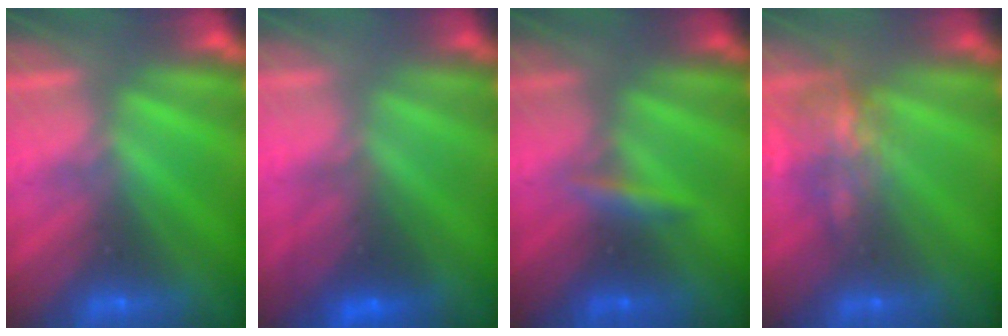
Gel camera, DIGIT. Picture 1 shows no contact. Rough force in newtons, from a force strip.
{"total": 2.7}
{"total": 2.4}
{"total": 7.0}